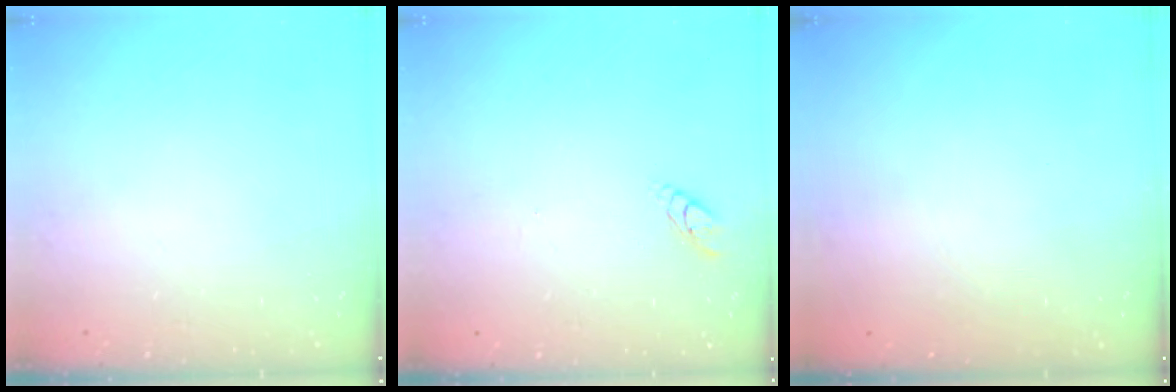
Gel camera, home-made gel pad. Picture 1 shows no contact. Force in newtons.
{"total": 3.7, "press": 3.7, "slide": 0.3}
{"total": 0.7, "press": 0.4, "slide": 0.5}